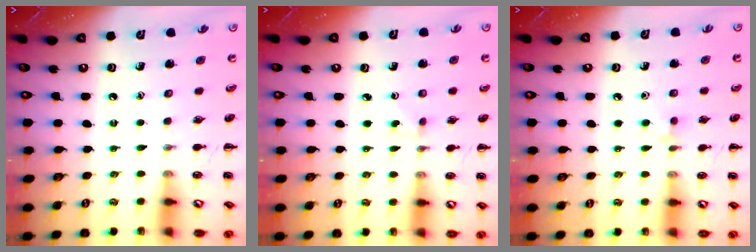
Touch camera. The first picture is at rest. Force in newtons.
{"total": 1.8, "press": 1.6, "slide": 0.8}
{"total": 4.1, "press": 3.8, "slide": 1.5}